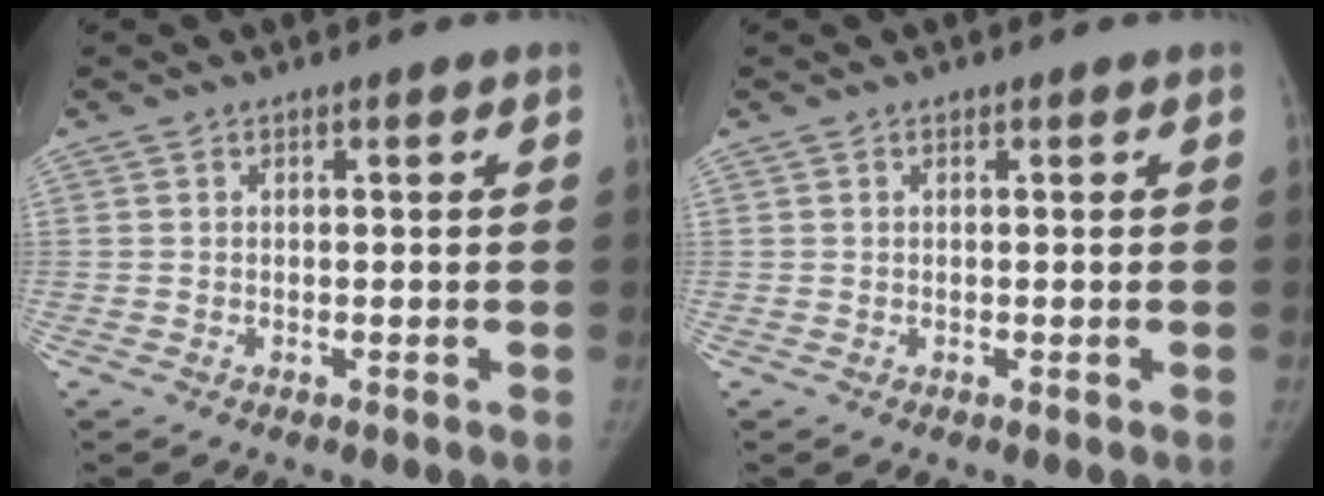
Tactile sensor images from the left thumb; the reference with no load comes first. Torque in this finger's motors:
{"motor_torque": [-0.04, 0.15, -0.08, -0.30, 0.02]}